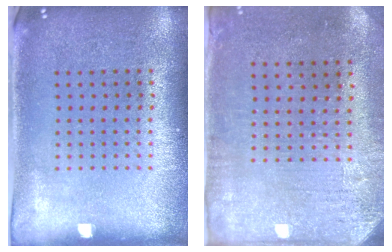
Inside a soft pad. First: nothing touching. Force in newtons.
{"total": 3.1, "press": 2.5, "slide": 1.8}